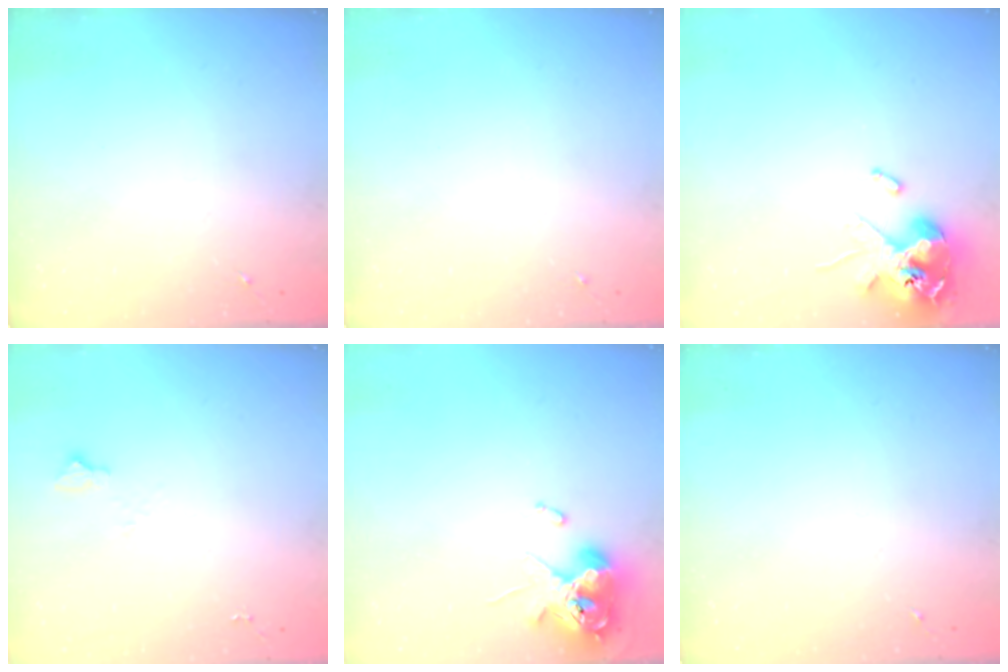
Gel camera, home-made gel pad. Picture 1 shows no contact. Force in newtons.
{"total": 0.0}
{"total": 12.7, "press": 12.5, "slide": 2.2}
{"total": 3.5, "press": 3.5, "slide": 0.4}
{"total": 11.9, "press": 11.7, "slide": 2.1}
{"total": 0.0}